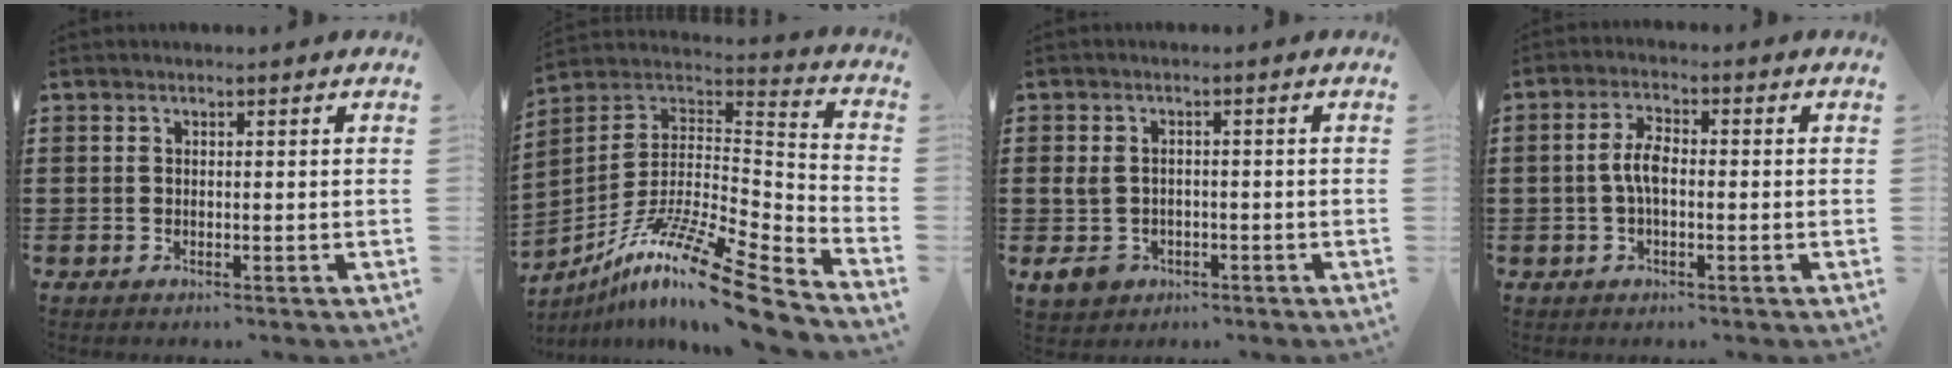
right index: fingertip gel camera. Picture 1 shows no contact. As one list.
[{"total": 14.7, "force": [-10.4, 1.6, 10.3], "torque": [-0.188, 0.017, -0.193]}, {"total": 3.9, "force": [-1.2, 2.9, 2.3], "torque": [-0.078, -0.007, -0.031]}, {"total": 4.2, "force": [-0.5, 1.7, 3.8], "torque": [-0.085, 0.001, -0.015]}]